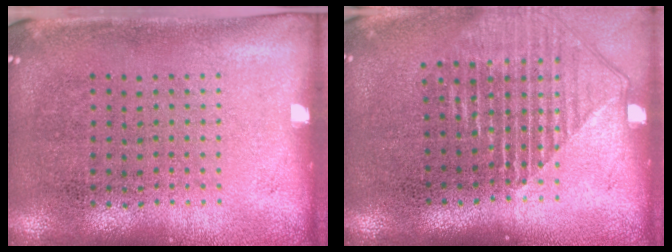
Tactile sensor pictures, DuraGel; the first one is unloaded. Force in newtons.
{"total": 1.6, "press": 1.4, "slide": 0.7}